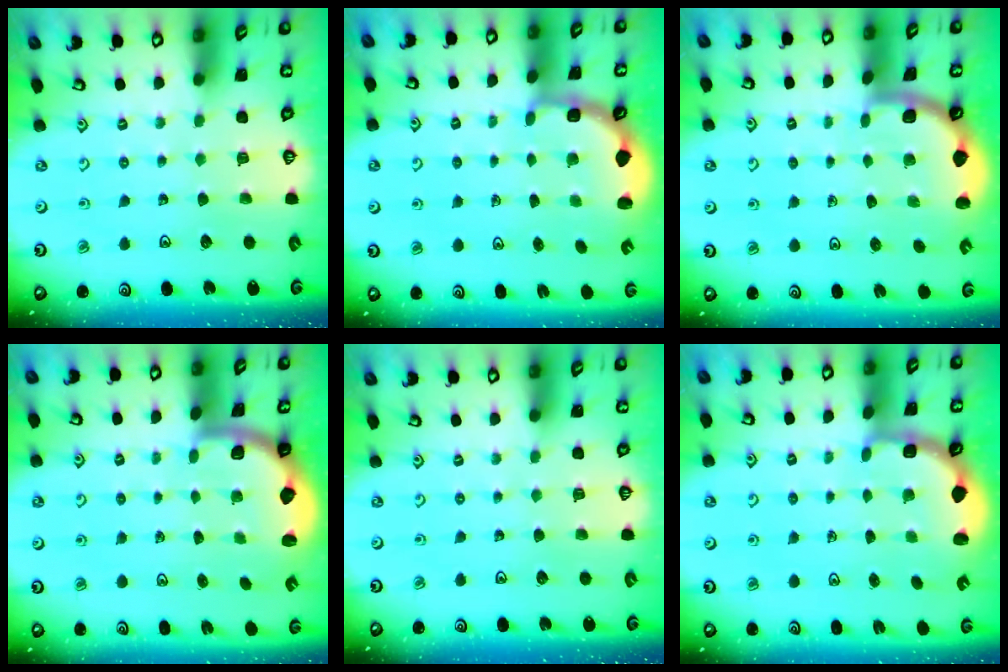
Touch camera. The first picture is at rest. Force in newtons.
{"total": 2.8, "press": 2.2, "slide": 1.7}
{"total": 1.9, "press": 1.9, "slide": 0.0}
{"total": 2.0, "press": 2.0, "slide": 0.5}
{"total": 0.0}
{"total": 2.9, "press": 2.0, "slide": 2.1}